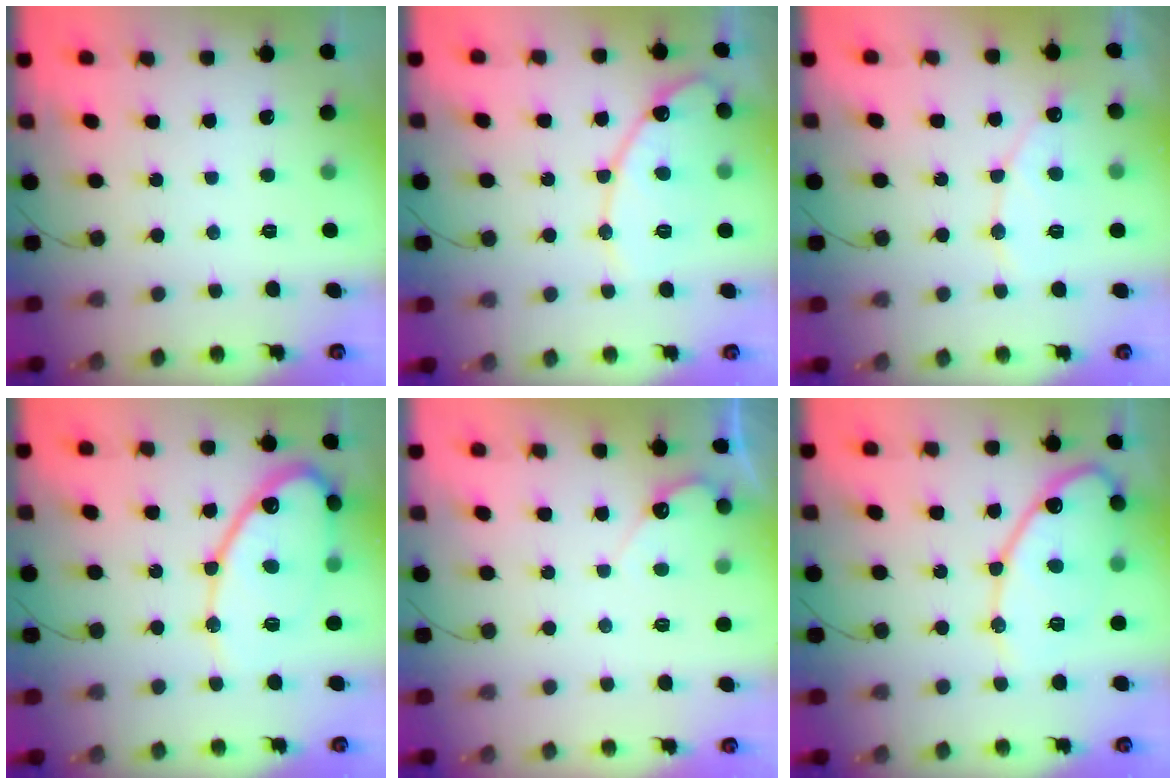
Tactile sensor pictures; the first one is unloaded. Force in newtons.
{"total": 13.9, "press": 13.9, "slide": 0.9}
{"total": 8.8, "press": 8.8, "slide": 0.6}
{"total": 13.6, "press": 13.5, "slide": 1.7}
{"total": 4.2, "press": 4.2, "slide": 0.2}
{"total": 13.9, "press": 13.9, "slide": 1.2}